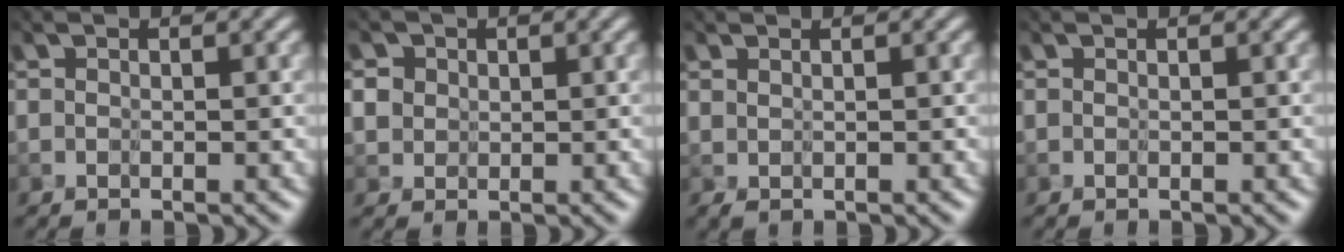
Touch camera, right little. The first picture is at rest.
{"total": 3.2, "force": [1.0, 3.0, 0.9], "torque": [-0.019, 0.024, -0.003]}
{"total": 1.3, "force": [0.7, 0.5, 1.0], "torque": [-0.026, 0.001, 0.014]}
{"total": 0.0}